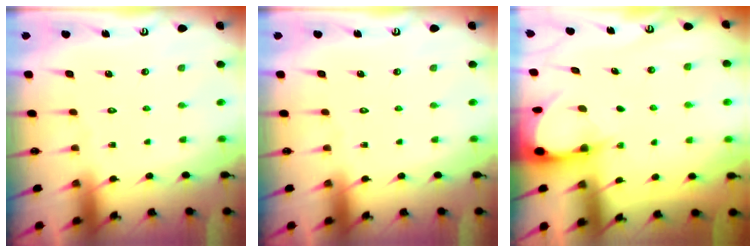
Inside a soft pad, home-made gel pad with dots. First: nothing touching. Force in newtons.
{"total": 0.0}
{"total": 2.9, "press": 2.9, "slide": 0.3}